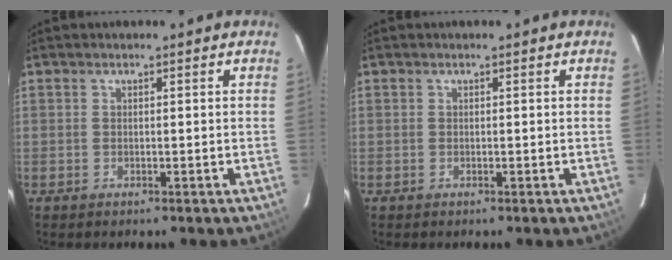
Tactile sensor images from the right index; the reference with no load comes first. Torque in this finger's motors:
{"motor_torque": [0.00, 0.00, 0.06, 0.00]}